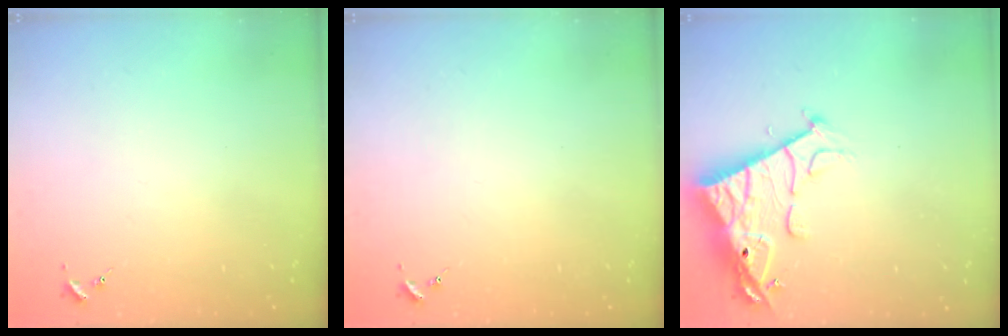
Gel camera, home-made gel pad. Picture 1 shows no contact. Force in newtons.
{"total": 0.0}
{"total": 15.6, "press": 15.5, "slide": 1.5}